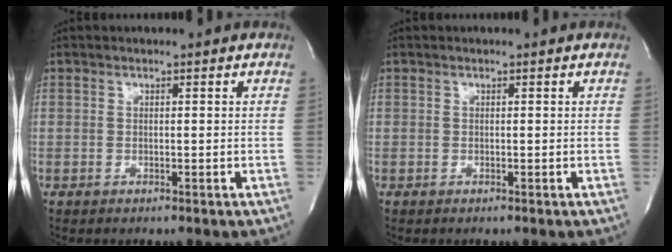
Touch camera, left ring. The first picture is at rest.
{"total": 0.0}